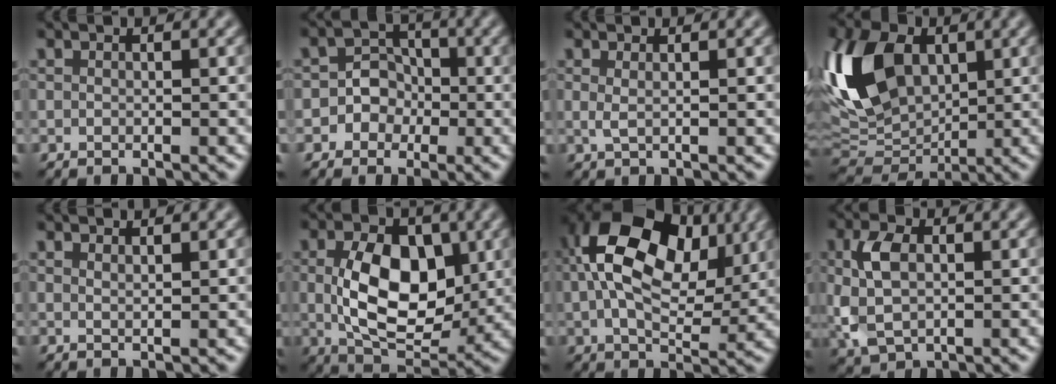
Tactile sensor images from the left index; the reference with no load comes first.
{"total": 3.2, "force": [-0.8, 2.9, 0.9], "torque": [0.014, 0.009, -0.034]}
{"total": 1.1, "force": [0.3, 0.4, 1.0], "torque": [-0.018, -0.003, 0.005]}
{"total": 11.7, "force": [2.4, 7.7, 8.5], "torque": [-0.188, 0.012, 0.031]}
{"total": 0.8, "force": [0.7, 0.2, 0.4], "torque": [-0.001, -0.001, 0.011]}
{"total": 9.0, "force": [0.5, 5.6, 7.0], "torque": [-0.128, -0.005, 0.010]}
{"total": 15.0, "force": [3.8, 9.5, 11.0], "torque": [-0.191, 0.032, 0.061]}
{"total": 5.1, "force": [0.3, 3.4, 3.8], "torque": [-0.085, 0.000, 0.007]}